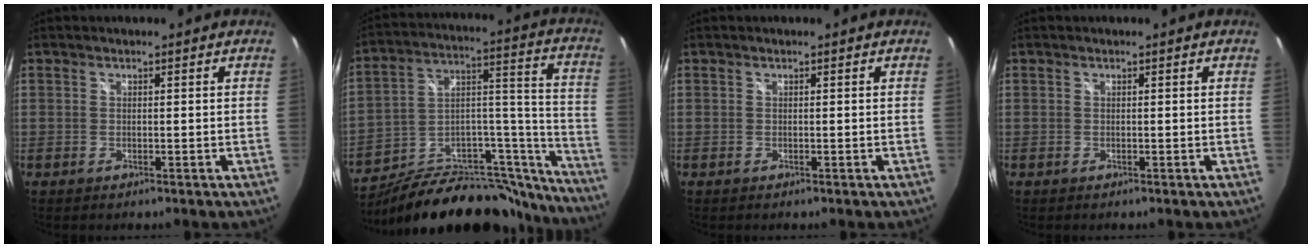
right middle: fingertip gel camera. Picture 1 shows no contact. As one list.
[{"total": 29.8, "force": [-23.7, 11.8, 13.7], "torque": [-0.181, 0.061, -0.335]}, {"total": 0.0}, {"total": 0.0}]